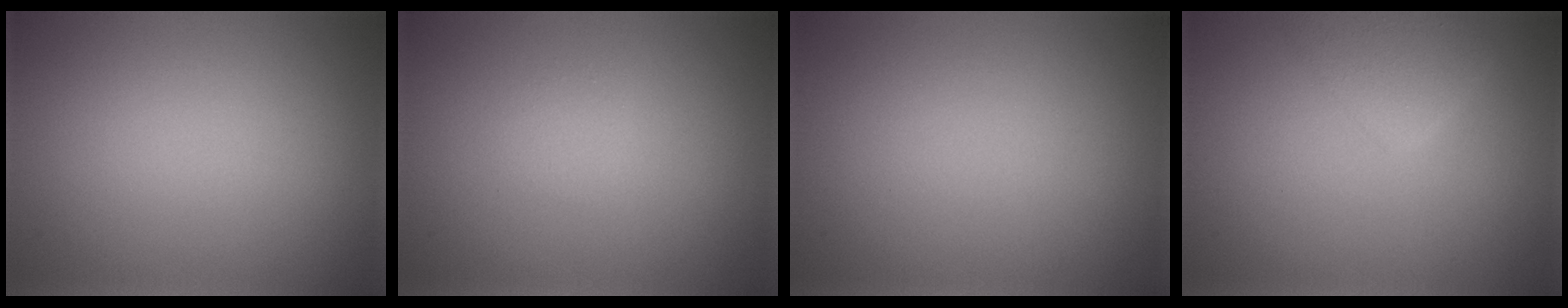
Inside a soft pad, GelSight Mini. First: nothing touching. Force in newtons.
{"total": 0.7, "press": 0.7, "slide": 0.0}
{"total": 0.0}
{"total": 2.7, "press": 2.7, "slide": 0.1}